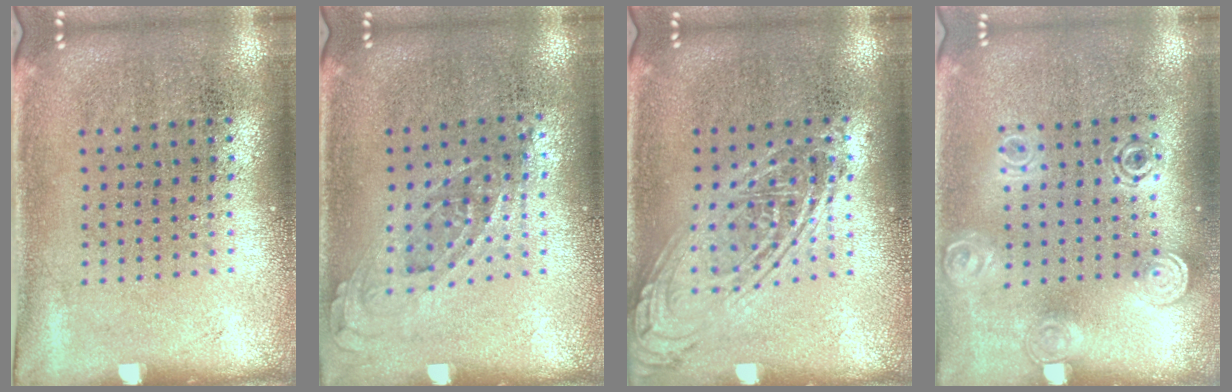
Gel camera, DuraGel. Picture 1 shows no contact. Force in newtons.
{"total": 0.7, "press": 0.7, "slide": 0.3}
{"total": 2.4, "press": 2.4, "slide": 0.2}
{"total": 1.4, "press": 1.2, "slide": 0.7}